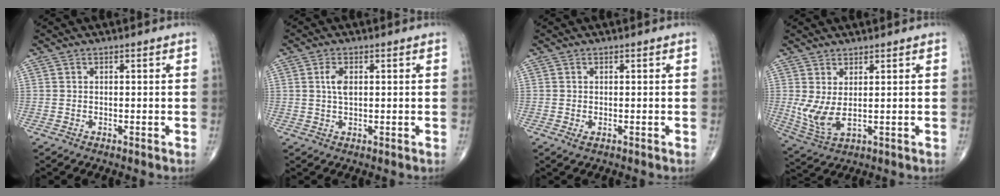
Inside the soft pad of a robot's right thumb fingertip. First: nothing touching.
{"total": 2.8, "force": [0.7, 1.3, 2.4], "torque": [-0.045, -0.004, 0.011]}
{"total": 0.8, "force": [-0.1, 0.5, 0.7], "torque": [-0.013, -0.004, -0.001]}
{"total": 6.5, "force": [1.1, 2.5, 5.9], "torque": [-0.139, -0.017, 0.034]}